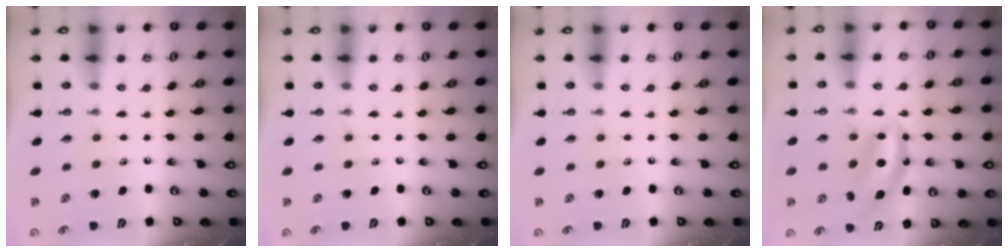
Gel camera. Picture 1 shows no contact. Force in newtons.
{"total": 0.0}
{"total": 0.0}
{"total": 6.8, "press": 6.8, "slide": 0.6}